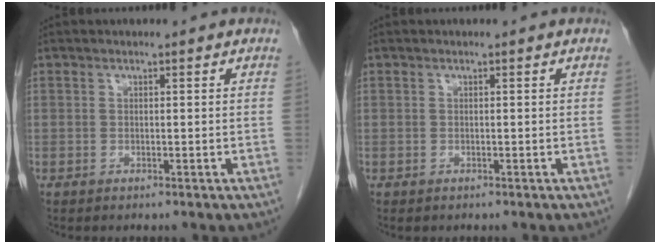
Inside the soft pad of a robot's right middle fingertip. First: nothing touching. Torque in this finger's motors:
{"motor_torque": [0.31, -0.01, -0.03, -0.01]}